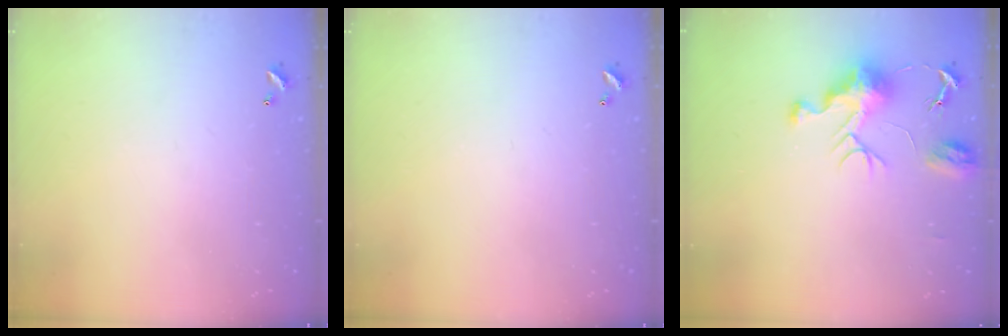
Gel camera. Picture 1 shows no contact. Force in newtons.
{"total": 0.0}
{"total": 9.1, "press": 9.1, "slide": 0.7}